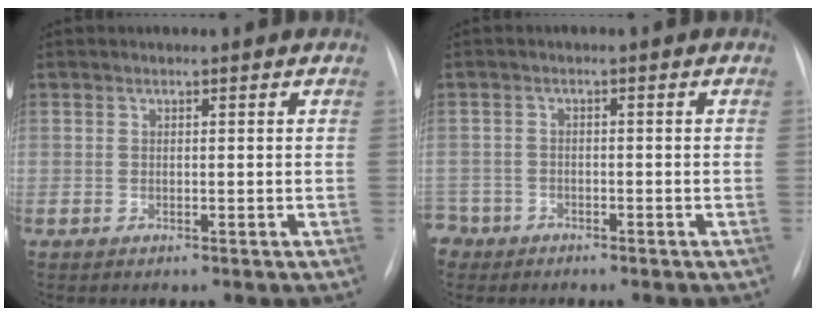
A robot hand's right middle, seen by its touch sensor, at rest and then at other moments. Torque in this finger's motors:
{"motor_torque": [0.66, -0.79, 0.08, -0.04]}